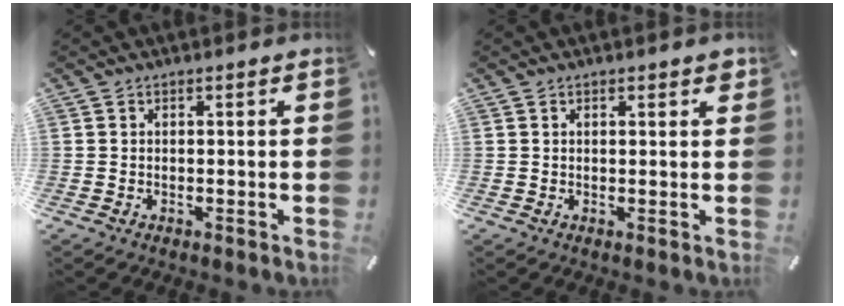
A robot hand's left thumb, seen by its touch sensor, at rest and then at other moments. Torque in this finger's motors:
{"motor_torque": [0.05, -0.29, 0.02, 0.11, 0.00]}